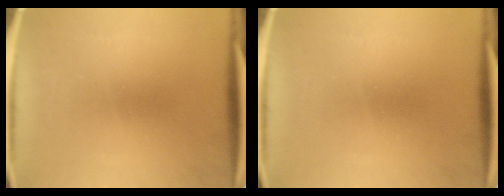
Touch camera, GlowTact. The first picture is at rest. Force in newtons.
{"total": 0.0}